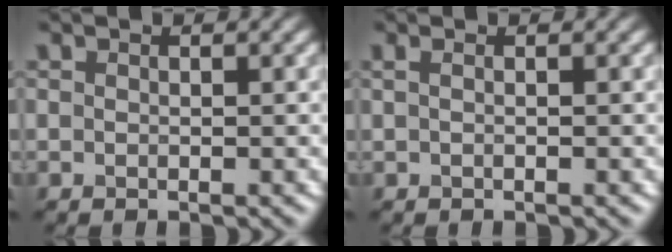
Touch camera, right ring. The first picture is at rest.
{"total": 0.9, "force": [0.3, 0.4, 0.8], "torque": [-0.012, -0.005, -0.002]}